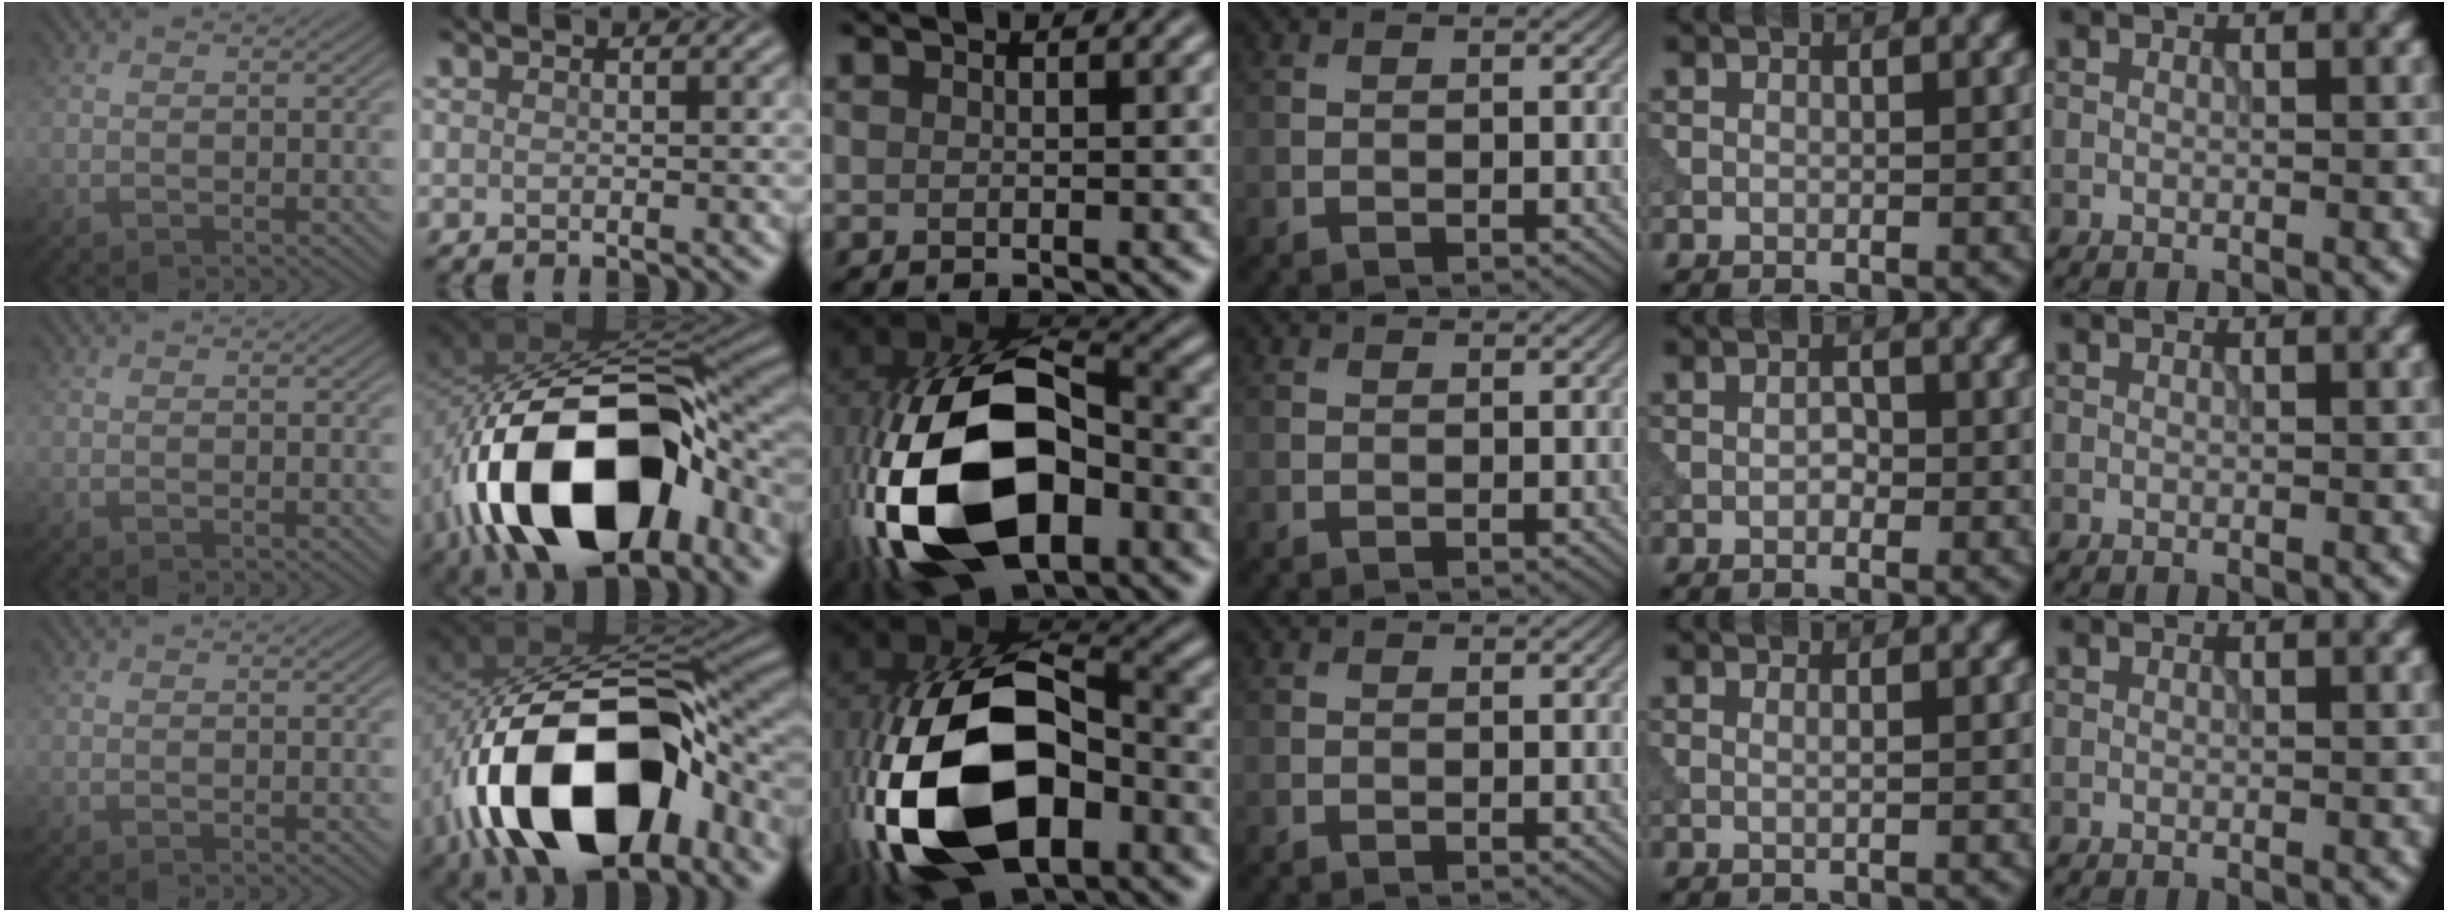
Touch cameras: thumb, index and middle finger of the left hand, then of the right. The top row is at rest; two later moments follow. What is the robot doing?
{"motion": "insert", "object": "power adapter"}